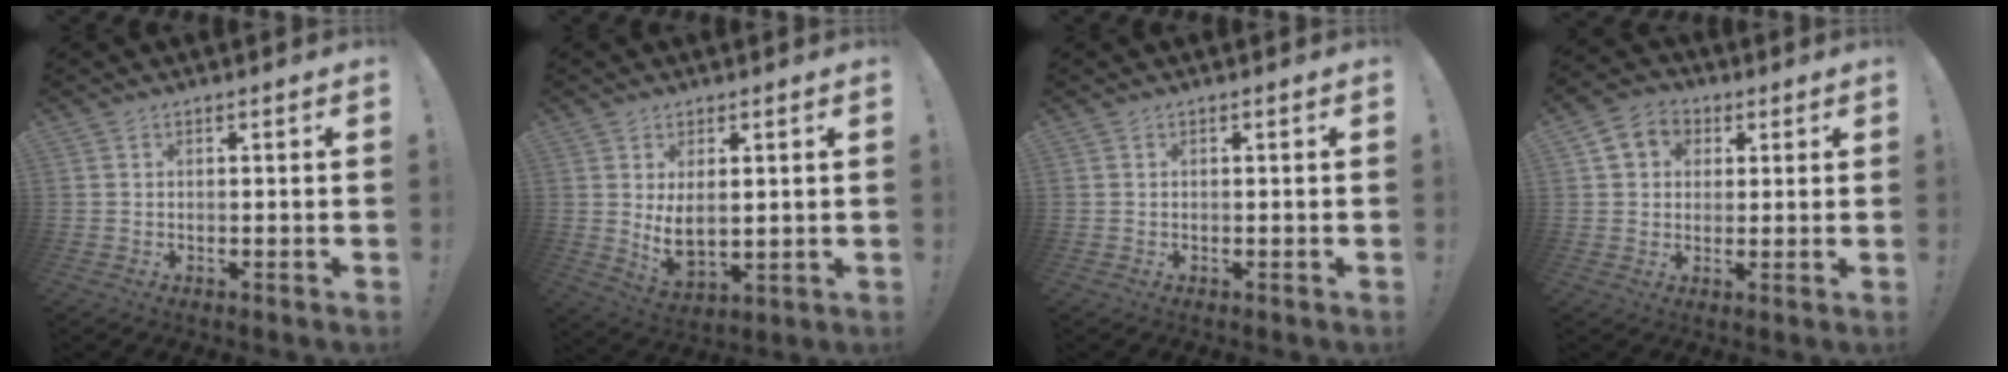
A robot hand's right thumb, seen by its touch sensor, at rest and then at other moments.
{"total": 7.1, "force": [2.9, 3.7, 5.3], "torque": [-0.084, -0.023, 0.053]}
{"total": 0.0}
{"total": 7.7, "force": [2.3, 6.6, 3.1], "torque": [-0.049, 0.005, 0.050]}